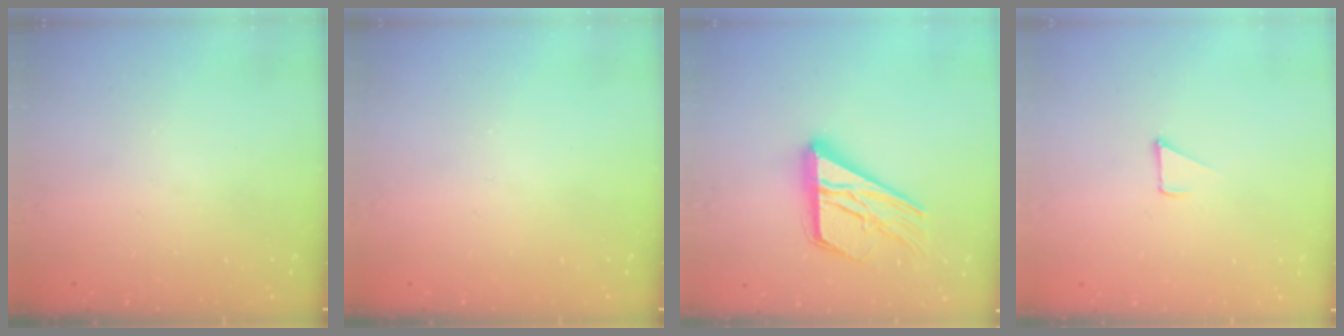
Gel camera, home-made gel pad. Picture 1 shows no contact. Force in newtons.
{"total": 0.0}
{"total": 19.1, "press": 19.0, "slide": 1.8}
{"total": 3.5, "press": 3.5, "slide": 0.2}